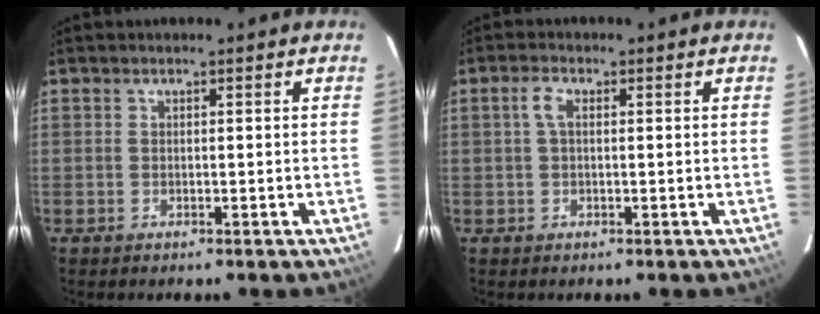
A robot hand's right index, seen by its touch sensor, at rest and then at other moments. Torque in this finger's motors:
{"motor_torque": [0.14, -0.05, 0.18, 0.05]}